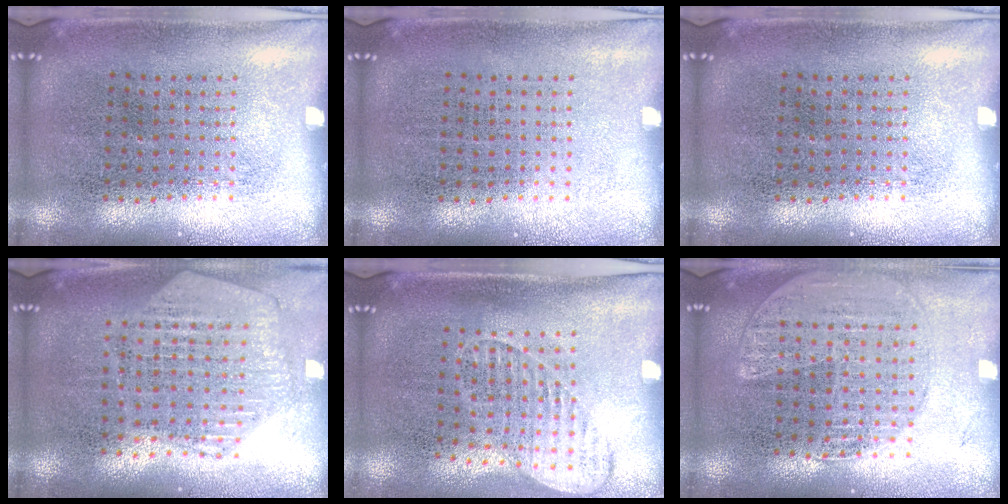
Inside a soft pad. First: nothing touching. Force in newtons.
{"total": 0.0}
{"total": 0.0}
{"total": 1.2, "press": 1.2, "slide": 0.2}
{"total": 1.4, "press": 1.2, "slide": 0.9}
{"total": 1.6, "press": 1.5, "slide": 0.4}